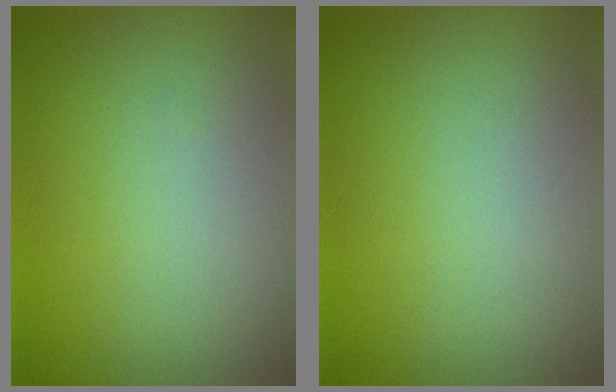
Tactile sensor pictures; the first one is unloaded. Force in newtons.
{"total": 0.0}